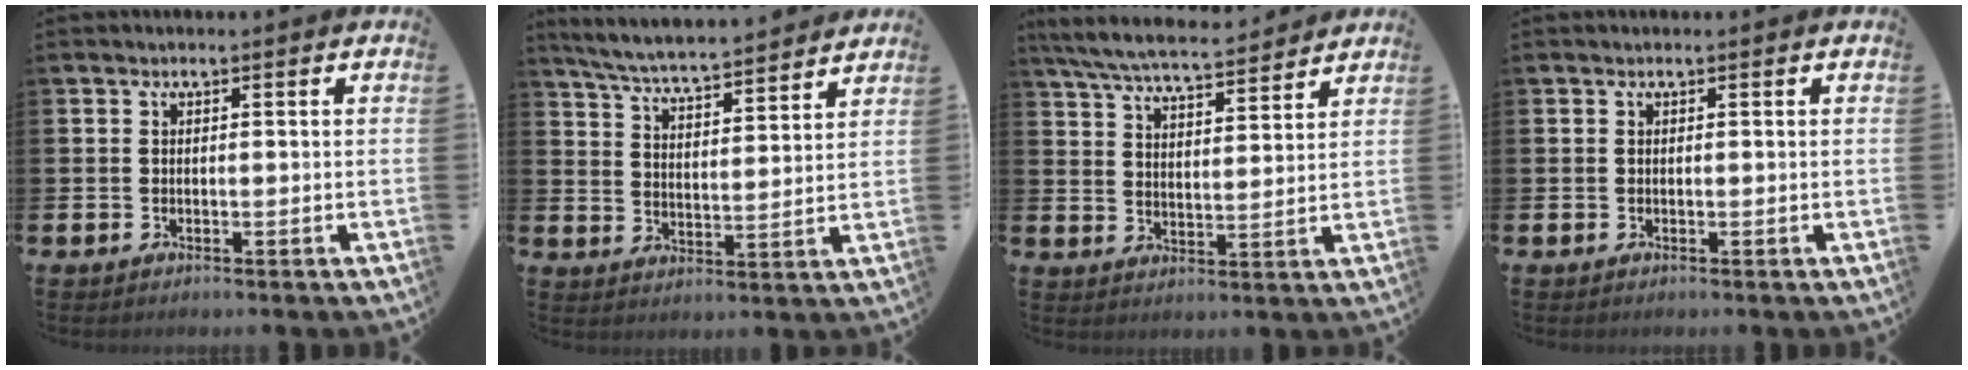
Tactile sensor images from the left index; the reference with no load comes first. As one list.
[{"total": 6.1, "force": [6.0, 0.1, 1.4], "torque": [-0.051, -0.047, 0.102]}, {"total": 6.9, "force": [6.5, 0.8, 2.1], "torque": [-0.065, -0.038, 0.115]}, {"total": 0.0}]